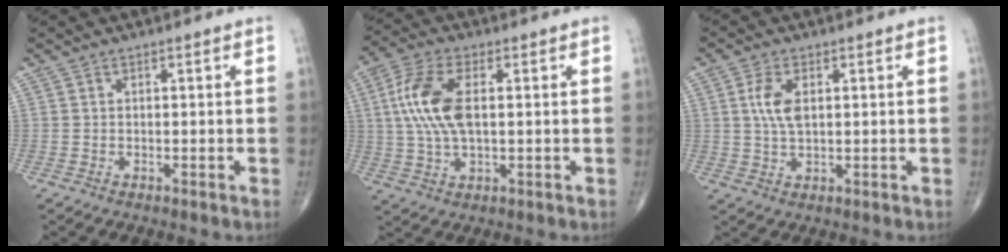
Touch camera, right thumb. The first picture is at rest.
{"total": 11.3, "force": [1.6, 5.3, 9.9], "torque": [-0.219, 0.008, 0.030]}
{"total": 5.3, "force": [1.2, 2.6, 4.5], "torque": [-0.097, -0.002, 0.023]}